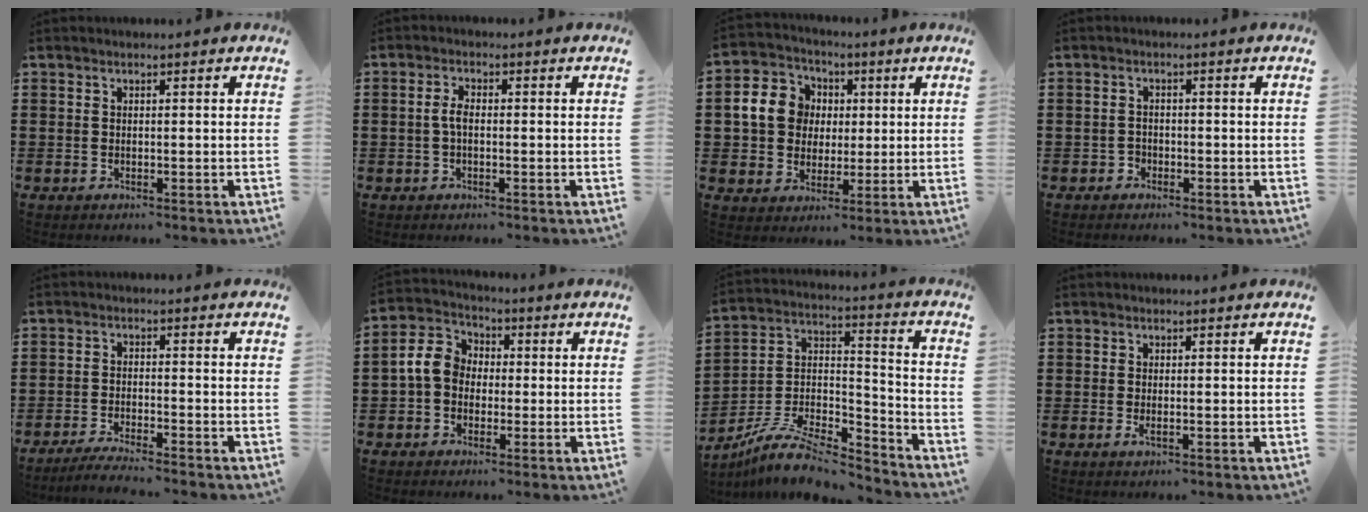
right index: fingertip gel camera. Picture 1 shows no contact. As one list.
[{"total": 2.5, "force": [-0.3, 1.0, 2.2], "torque": [-0.051, -0.001, -0.009]}, {"total": 8.9, "force": [1.0, 8.2, 3.4], "torque": [-0.105, 0.018, 0.018]}, {"total": 1.3, "force": [-0.9, 0.9, 0.2], "torque": [-0.007, 0.001, -0.021]}, {"total": 3.1, "force": [-3.0, -0.2, 0.9], "torque": [-0.016, 0.000, -0.059]}, {"total": 6.9, "force": [-0.3, 5.7, 3.9], "torque": [-0.107, 0.012, -0.010]}, {"total": 9.7, "force": [-8.2, 2.7, 4.3], "torque": [-0.086, 0.019, -0.164]}, {"total": 0.9, "force": [0.0, 0.3, 0.8], "torque": [-0.016, -0.001, 0.000]}]